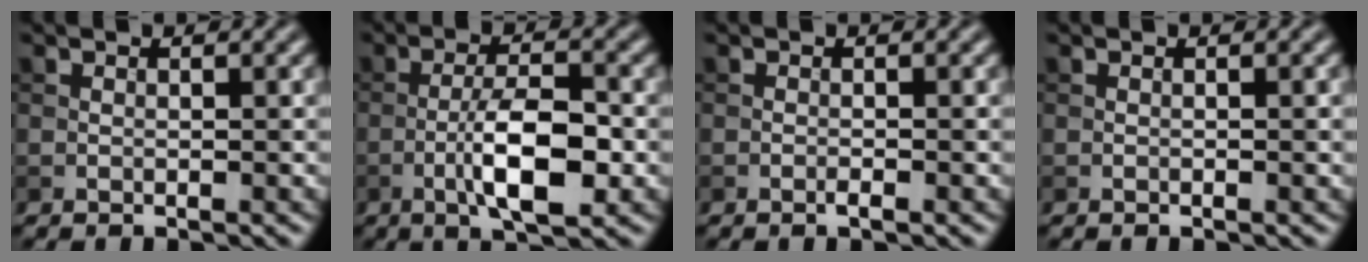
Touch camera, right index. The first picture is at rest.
{"total": 6.4, "force": [-2.0, 1.8, 5.8], "torque": [-0.103, 0.005, -0.037]}
{"total": 0.7, "force": [-0.4, 0.1, 0.5], "torque": [-0.009, 0.000, -0.007]}
{"total": 0.6, "force": [-0.1, 0.1, 0.6], "torque": [-0.007, -0.001, -0.001]}